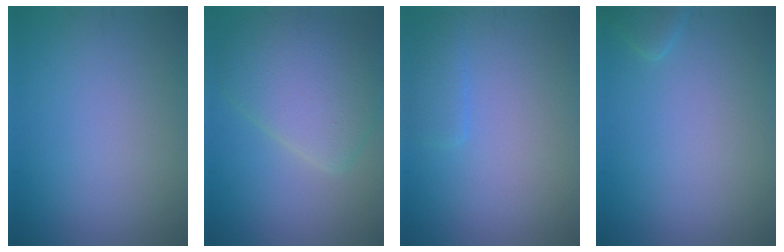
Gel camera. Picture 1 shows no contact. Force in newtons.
{"total": 6.9, "press": 6.9, "slide": 0.5}
{"total": 1.6, "press": 1.5, "slide": 0.2}
{"total": 0.9, "press": 0.9, "slide": 0.1}